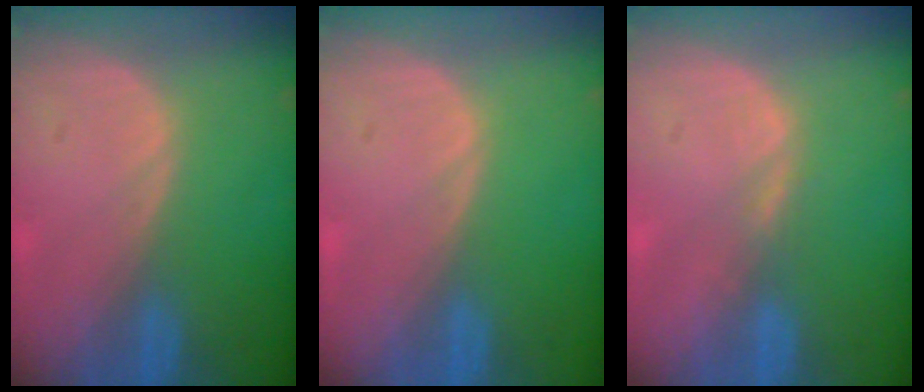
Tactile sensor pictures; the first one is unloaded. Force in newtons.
{"total": 0.0}
{"total": 1.1, "press": 1.1, "slide": 0.2}